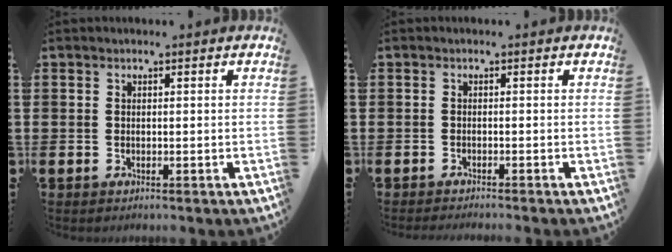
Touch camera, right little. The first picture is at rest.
{"total": 0.7, "force": [-0.6, -0.2, 0.0], "torque": [0.001, -0.002, -0.013]}